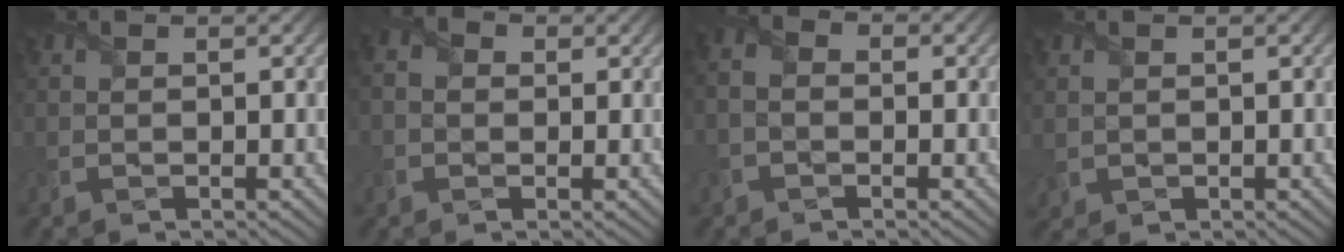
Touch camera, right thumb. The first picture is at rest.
{"total": 2.3, "force": [-0.1, 2.0, 1.1], "torque": [-0.031, 0.004, -0.008]}
{"total": 3.3, "force": [-0.6, 2.5, 2.0], "torque": [-0.042, 0.011, -0.021]}
{"total": 1.1, "force": [0.5, 0.9, 0.3], "torque": [-0.017, -0.004, 0.012]}